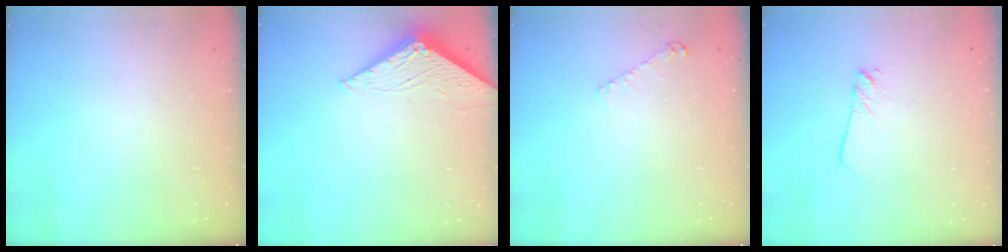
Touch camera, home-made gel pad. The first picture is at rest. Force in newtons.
{"total": 2.8, "press": 2.8, "slide": 0.2}
{"total": 4.5, "press": 4.5, "slide": 0.5}
{"total": 1.7, "press": 1.7, "slide": 0.1}